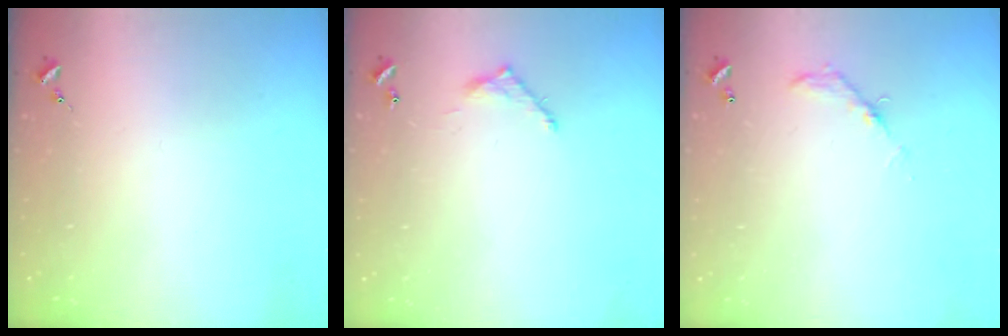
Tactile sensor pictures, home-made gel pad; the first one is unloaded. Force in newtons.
{"total": 6.3, "press": 6.3, "slide": 0.4}
{"total": 6.2, "press": 6.2, "slide": 0.4}